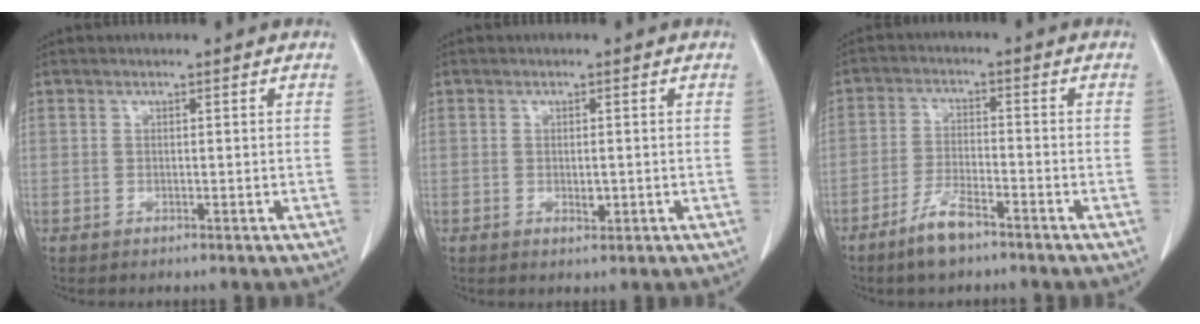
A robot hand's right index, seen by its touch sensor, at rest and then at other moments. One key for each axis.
{"total": 1.6, "fx": -0.2, "fy": 0.7, "fz": 1.4, "tx": -0.024, "ty": -0.003, "tz": -0.001}
{"total": 5.8, "fx": -4.2, "fy": 1.3, "fz": 3.7, "tx": -0.081, "ty": -0.005, "tz": -0.077}